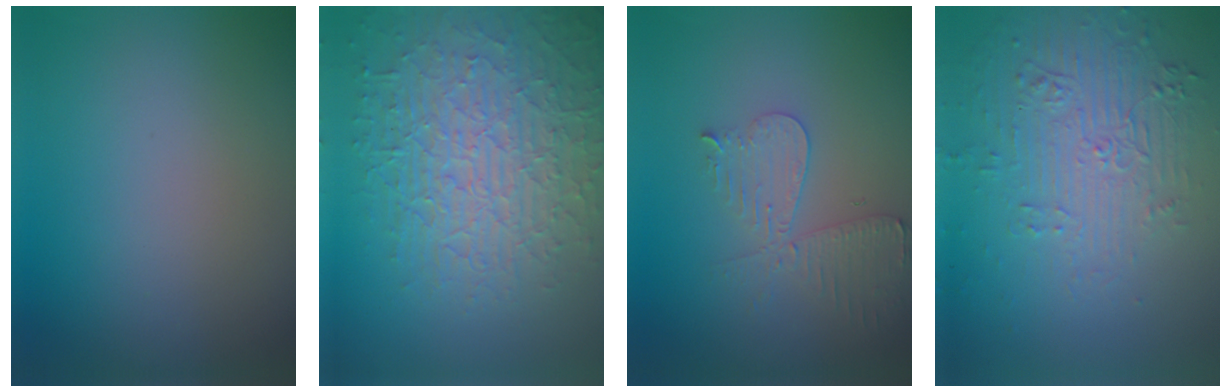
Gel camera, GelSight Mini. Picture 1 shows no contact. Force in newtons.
{"total": 9.0, "press": 6.2, "slide": 6.5}
{"total": 3.9, "press": 3.4, "slide": 1.8}
{"total": 5.4, "press": 3.5, "slide": 4.1}